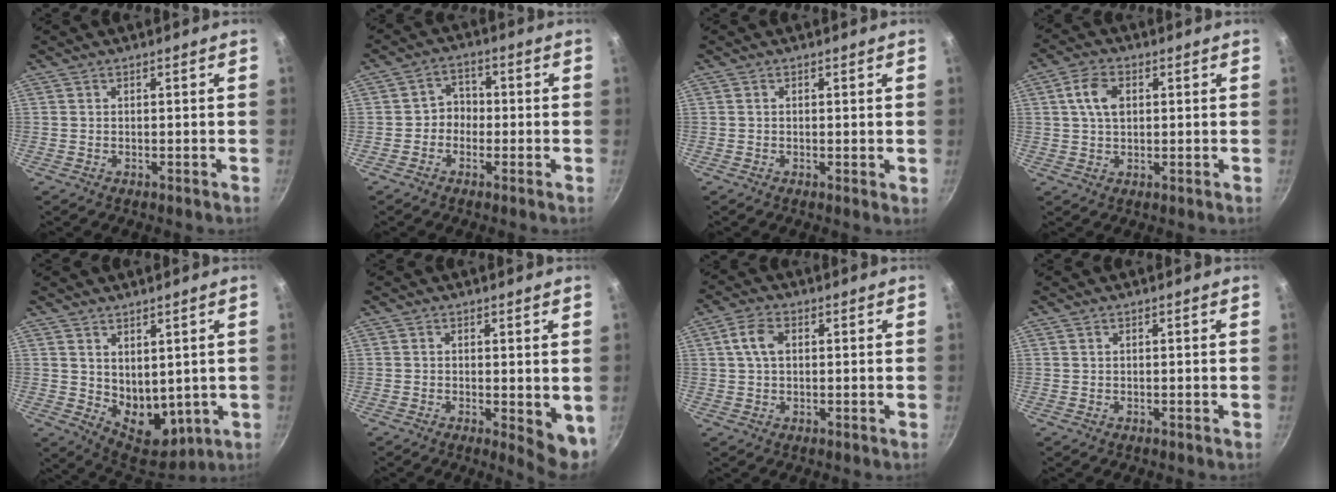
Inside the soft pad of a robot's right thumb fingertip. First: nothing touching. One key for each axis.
{"total": 4.2, "fx": -1.1, "fy": 3.6, "fz": 1.8, "tx": 0.005, "ty": 0.020, "tz": -0.028}
{"total": 0.9, "fx": 0.0, "fy": 0.3, "fz": 0.8, "tx": -0.011, "ty": -0.001, "tz": -0.003}
{"total": 6.0, "fx": 1.3, "fy": 3.8, "fz": 4.5, "tx": -0.077, "ty": 0.005, "tz": 0.021}
{"total": 9.6, "fx": 1.9, "fy": 6.6, "fz": 6.8, "tx": -0.070, "ty": -0.036, "tz": 0.054}
{"total": 5.8, "fx": -0.4, "fy": 2.3, "fz": 5.3, "tx": -0.064, "ty": -0.010, "tz": -0.003}
{"total": 4.9, "fx": 1.0, "fy": 3.1, "fz": 3.7, "tx": -0.071, "ty": 0.009, "tz": 0.015}
{"total": 0.0}